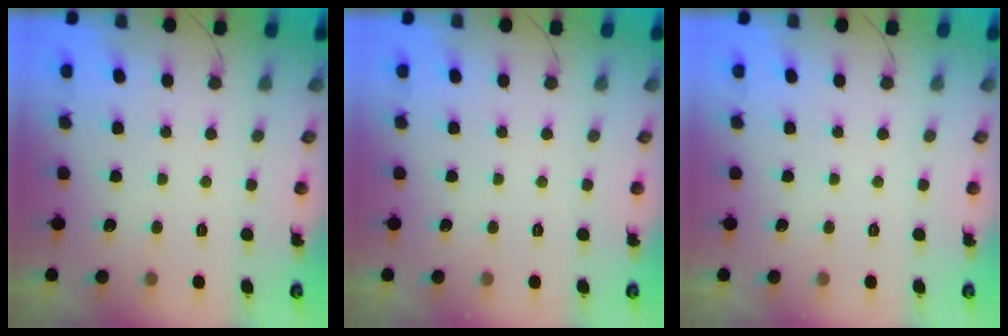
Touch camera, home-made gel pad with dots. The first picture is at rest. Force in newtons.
{"total": 0.0}
{"total": 0.0}